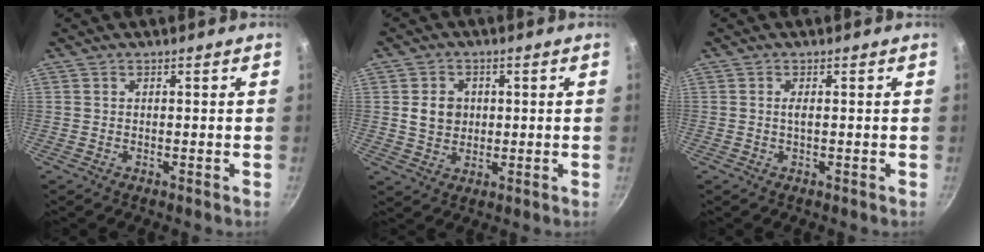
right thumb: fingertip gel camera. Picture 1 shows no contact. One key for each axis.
{"total": 5.6, "fx": 0.7, "fy": 4.7, "fz": 2.9, "tx": -0.031, "ty": 0.000, "tz": 0.012}
{"total": 1.1, "fx": -0.1, "fy": 0.0, "fz": 1.1, "tx": -0.024, "ty": 0.000, "tz": -0.003}